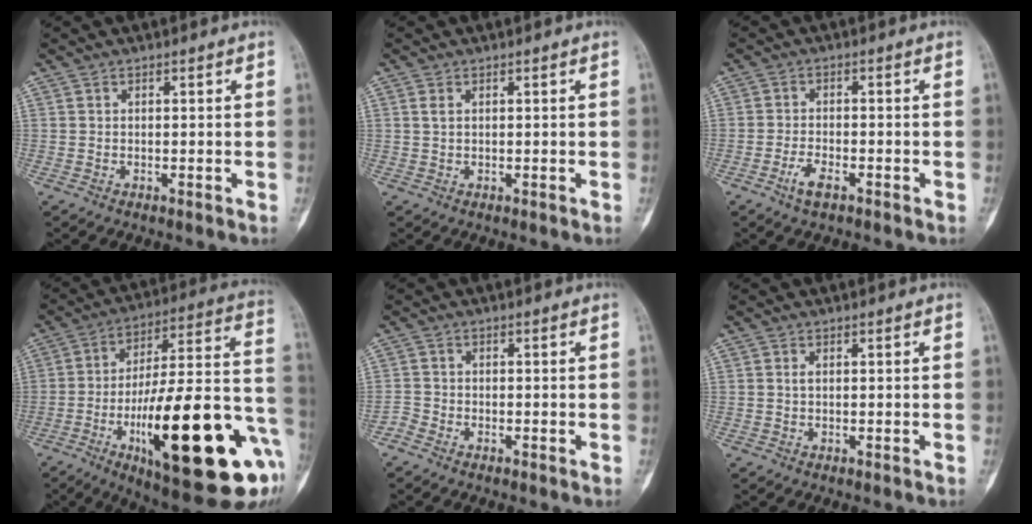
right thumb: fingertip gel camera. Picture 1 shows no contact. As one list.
[{"total": 1.3, "force": [0.5, 0.7, 1.0], "torque": [-0.024, 0.005, 0.013]}, {"total": 3.6, "force": [-2.1, 1.5, 2.5], "torque": [-0.054, 0.010, -0.040]}, {"total": 32.0, "force": [-10.6, 8.7, 29.0], "torque": [-0.396, 0.025, -0.153]}, {"total": 1.7, "force": [-1.4, 1.0, 0.3], "torque": [-0.008, 0.002, -0.034]}, {"total": 0.6, "force": [0.1, 0.3, 0.5], "torque": [-0.014, 0.000, 0.000]}]